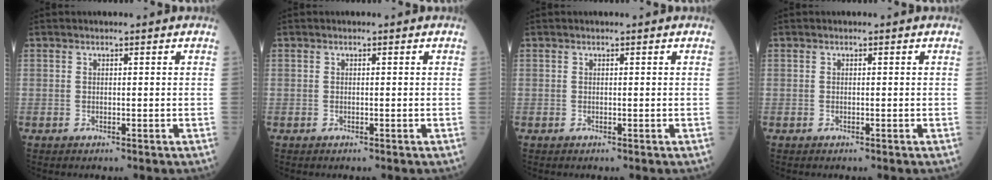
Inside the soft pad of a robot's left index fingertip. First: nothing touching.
{"total": 0.0}
{"total": 0.0}
{"total": 0.0}